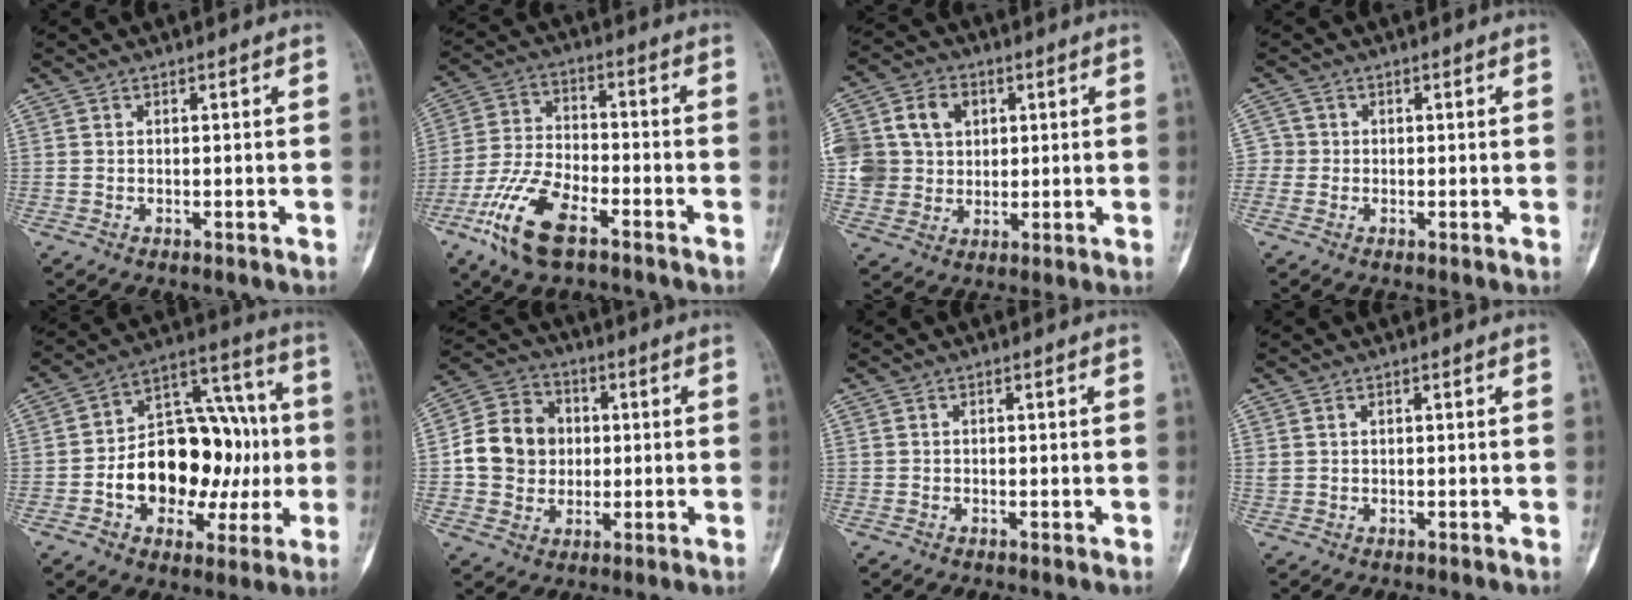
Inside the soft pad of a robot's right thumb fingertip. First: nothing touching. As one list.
[{"total": 13.4, "force": [-7.5, 5.6, 9.6], "torque": [-0.198, 0.024, -0.147]}, {"total": 16.0, "force": [3.4, 13.6, 7.8], "torque": [-0.151, 0.025, 0.072]}, {"total": 2.3, "force": [-0.3, 2.3, 0.1], "torque": [0.017, 0.008, -0.012]}, {"total": 22.0, "force": [-2.3, 14.6, 16.3], "torque": [-0.197, 0.051, -0.026]}, {"total": 12.4, "force": [0.4, 10.8, 6.0], "torque": [-0.084, 0.018, 0.003]}, {"total": 0.0}, {"total": 1.0, "force": [0.6, 0.6, 0.6], "torque": [-0.014, 0.006, 0.016]}]